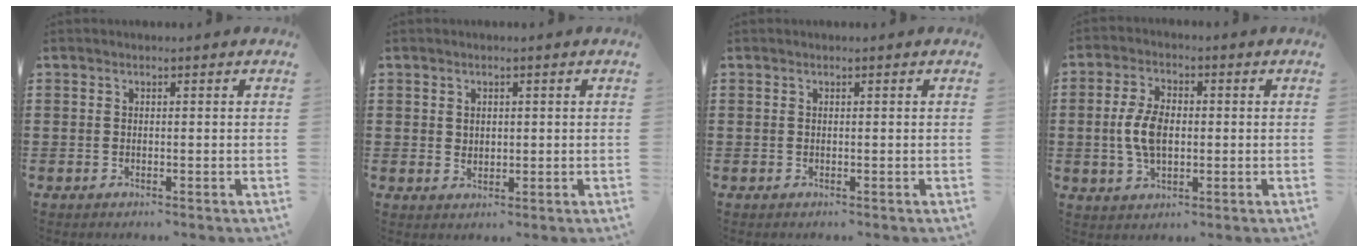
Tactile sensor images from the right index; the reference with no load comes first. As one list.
[{"total": 1.5, "force": [0.7, 1.2, 0.5], "torque": [-0.012, 0.007, 0.013]}, {"total": 0.0}, {"total": 6.8, "force": [-0.1, 3.8, 5.7], "torque": [-0.136, 0.002, -0.009]}]